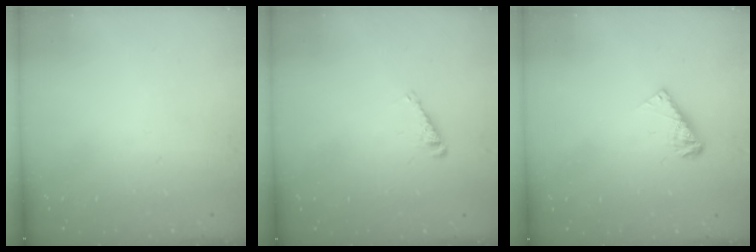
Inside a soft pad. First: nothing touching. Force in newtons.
{"total": 4.2, "press": 4.1, "slide": 0.6}
{"total": 5.9, "press": 5.8, "slide": 0.5}